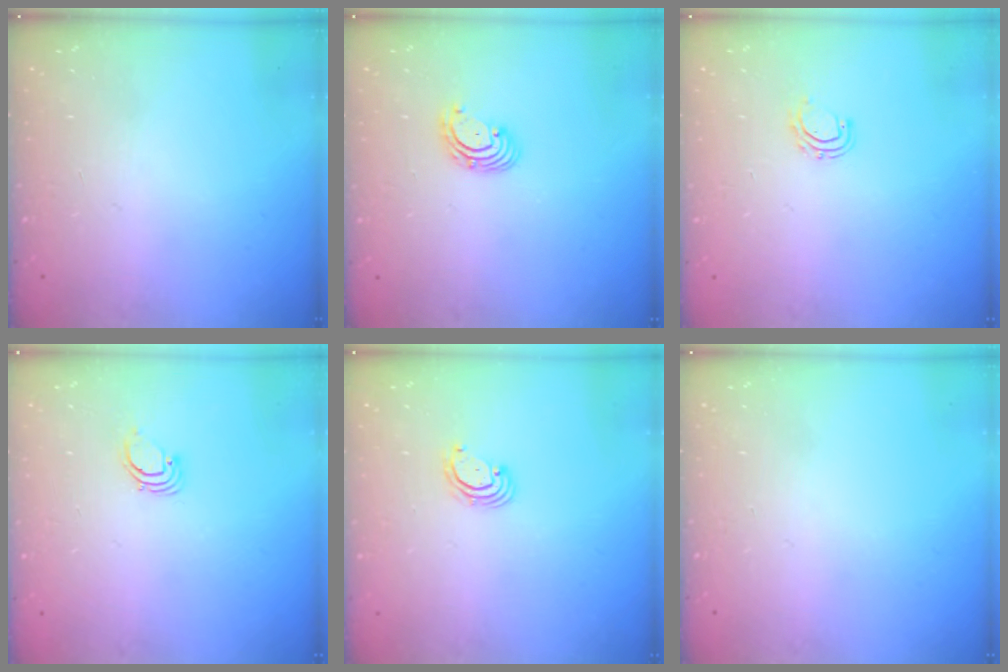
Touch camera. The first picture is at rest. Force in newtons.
{"total": 2.7, "press": 2.7, "slide": 0.1}
{"total": 5.3, "press": 5.2, "slide": 1.0}
{"total": 1.9, "press": 1.9, "slide": 0.1}
{"total": 2.7, "press": 2.6, "slide": 0.6}
{"total": 0.0}